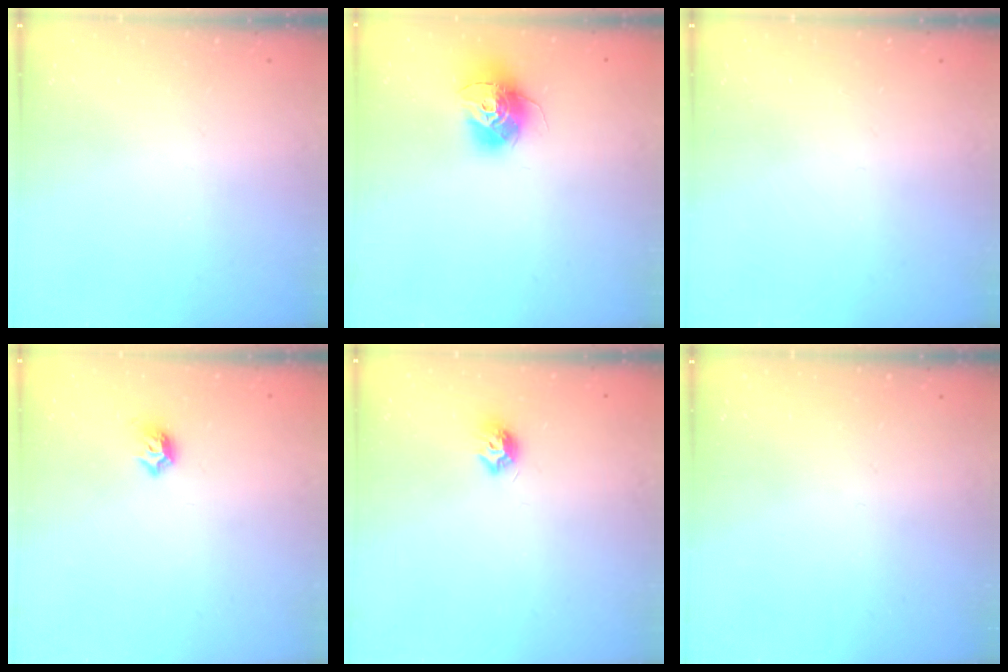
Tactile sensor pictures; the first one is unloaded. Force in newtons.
{"total": 13.0, "press": 13.0, "slide": 1.0}
{"total": 0.0}
{"total": 4.3, "press": 4.2, "slide": 1.2}
{"total": 6.5, "press": 6.5, "slide": 0.3}
{"total": 0.0}